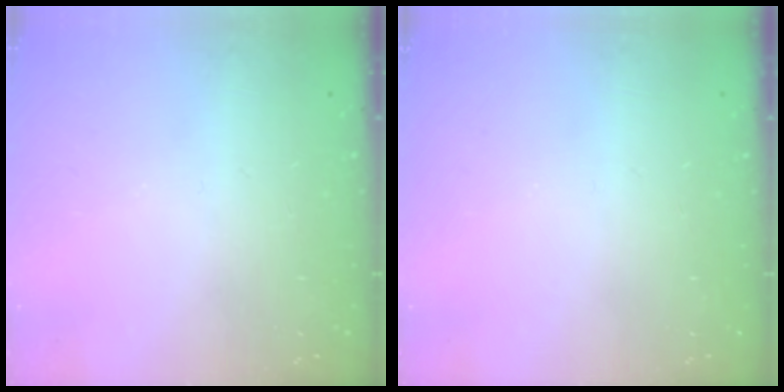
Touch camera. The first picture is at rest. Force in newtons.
{"total": 0.0}